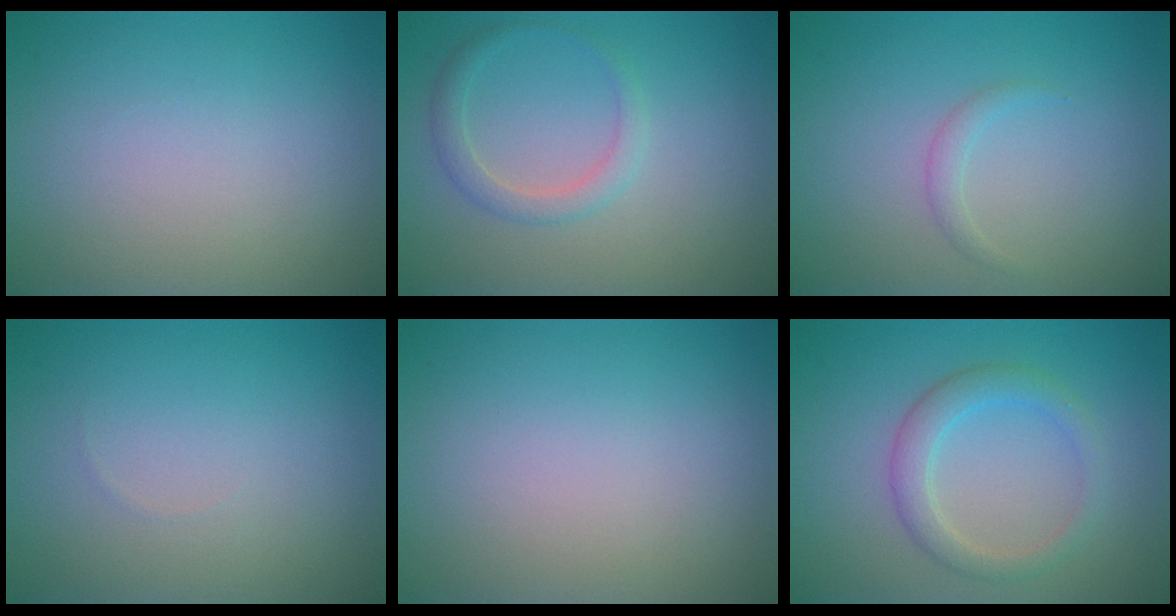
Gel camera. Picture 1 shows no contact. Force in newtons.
{"total": 1.9, "press": 1.9, "slide": 0.1}
{"total": 1.0, "press": 1.0, "slide": 0.2}
{"total": 0.0}
{"total": 0.0}
{"total": 2.8, "press": 2.8, "slide": 0.1}